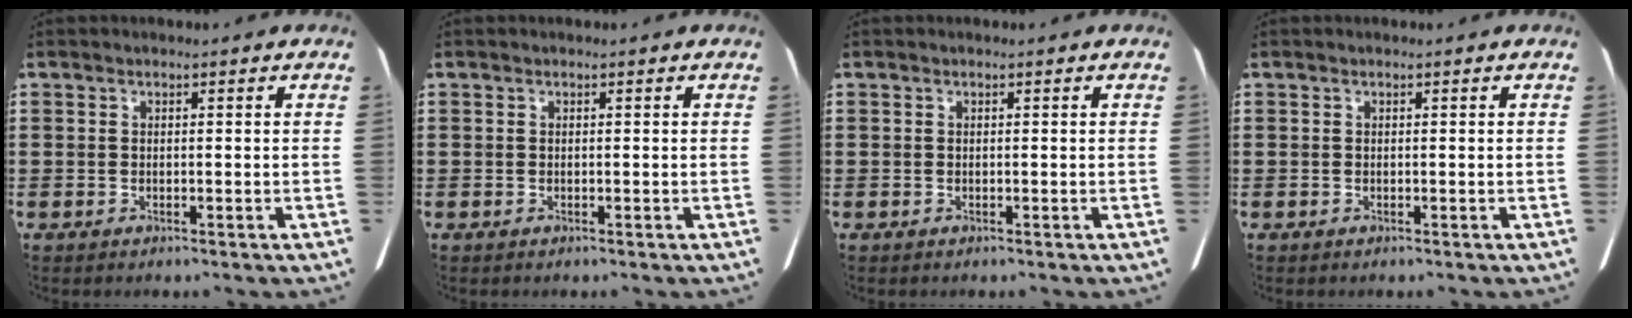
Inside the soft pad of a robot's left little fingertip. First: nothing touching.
{"total": 0.0}
{"total": 0.0}
{"total": 0.0}